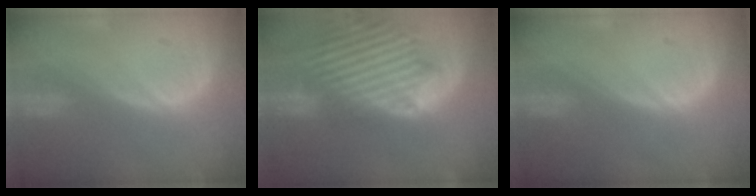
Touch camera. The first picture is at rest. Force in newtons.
{"total": 14.2, "press": 12.2, "slide": 7.4}
{"total": 0.0}